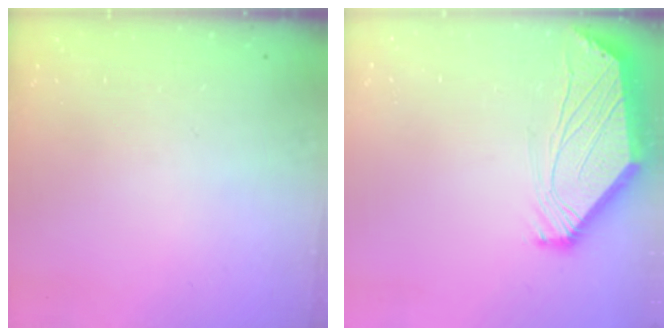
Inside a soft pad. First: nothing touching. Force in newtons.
{"total": 2.5, "press": 2.4, "slide": 0.6}